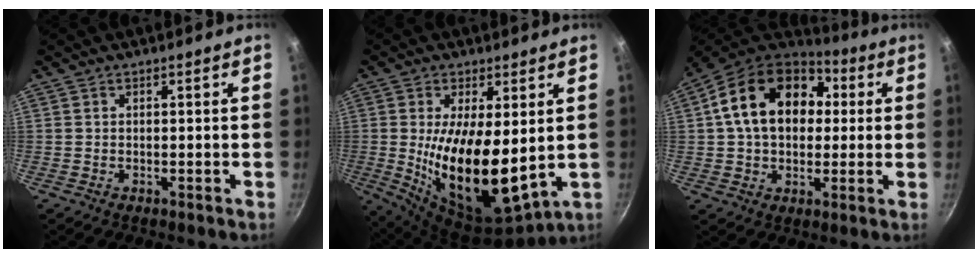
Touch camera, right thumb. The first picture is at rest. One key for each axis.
{"total": 18.0, "fx": 0.9, "fy": 7.4, "fz": 16.4, "tx": -0.282, "ty": -0.038, "tz": 0.031}
{"total": 20.4, "fx": 4.1, "fy": 14.5, "fz": 13.8, "tx": -0.219, "ty": 0.030, "tz": 0.055}